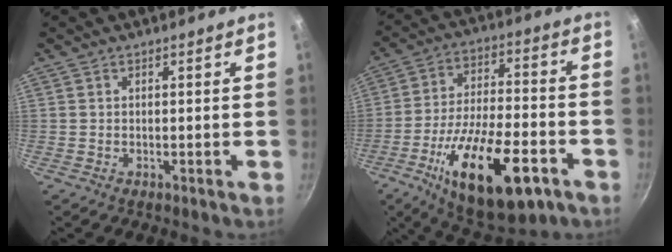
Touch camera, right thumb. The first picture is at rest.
{"total": 23.2, "force": [-10.4, 9.4, 18.5], "torque": [-0.287, 0.028, -0.162]}